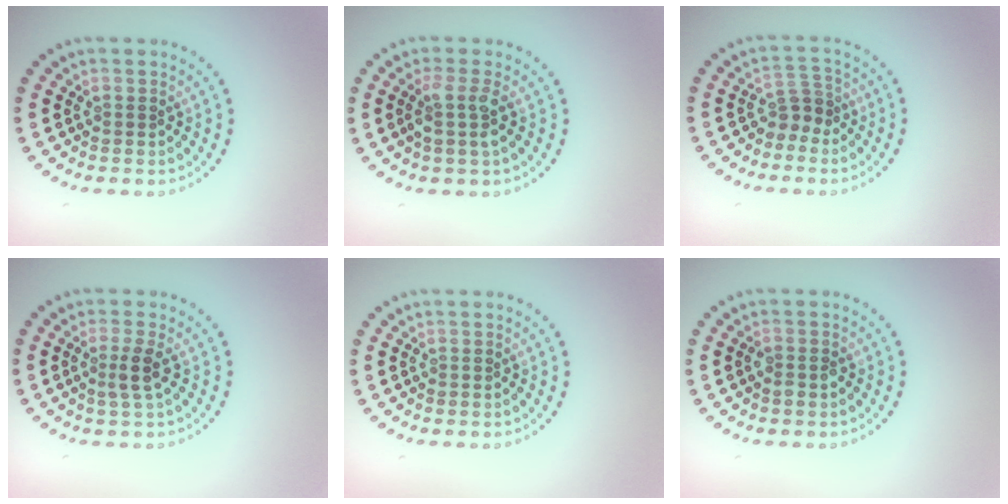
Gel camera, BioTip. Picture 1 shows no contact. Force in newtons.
{"total": 2.1, "press": 1.7, "slide": 1.3}
{"total": 2.0, "press": 1.5, "slide": 1.3}
{"total": 1.7, "press": 1.3, "slide": 1.1}
{"total": 0.0}
{"total": 1.0, "press": 1.0, "slide": 0.2}